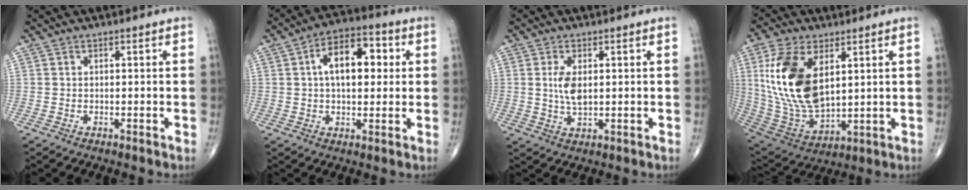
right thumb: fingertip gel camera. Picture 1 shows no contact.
{"total": 12.3, "force": [2.4, 6.8, 9.9], "torque": [-0.132, 0.019, 0.031]}
{"total": 4.9, "force": [0.8, 2.4, 4.2], "torque": [-0.083, -0.008, 0.019]}
{"total": 19.0, "force": [5.1, 10.3, 15.2], "torque": [-0.296, -0.027, 0.108]}